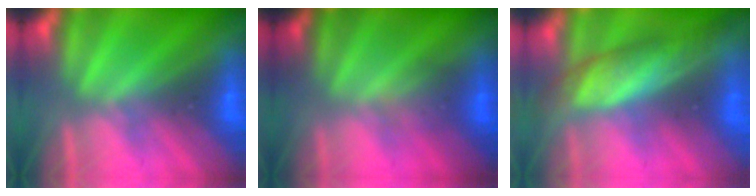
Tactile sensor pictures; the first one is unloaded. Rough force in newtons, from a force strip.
{"total": 1.6}
{"total": 8.3}